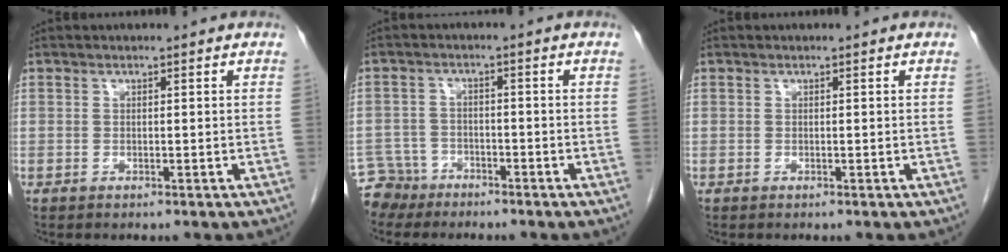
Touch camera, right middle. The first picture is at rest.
{"total": 4.5, "force": [-3.8, 2.3, -0.8], "torque": [0.015, -0.001, -0.073]}
{"total": 0.0}